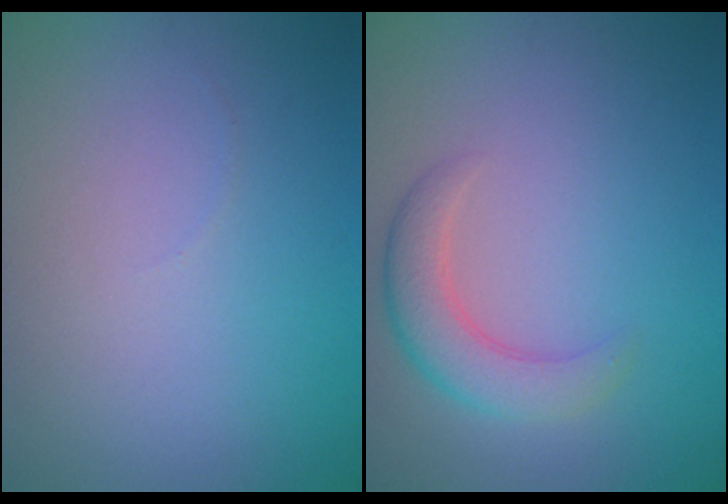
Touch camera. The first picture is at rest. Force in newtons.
{"total": 3.6, "press": 3.6, "slide": 0.3}